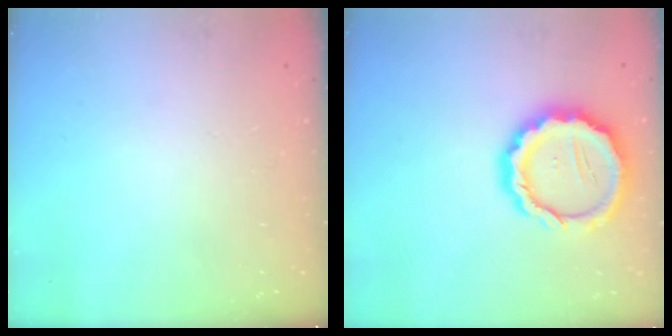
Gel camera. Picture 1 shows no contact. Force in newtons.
{"total": 15.3, "press": 15.0, "slide": 2.9}